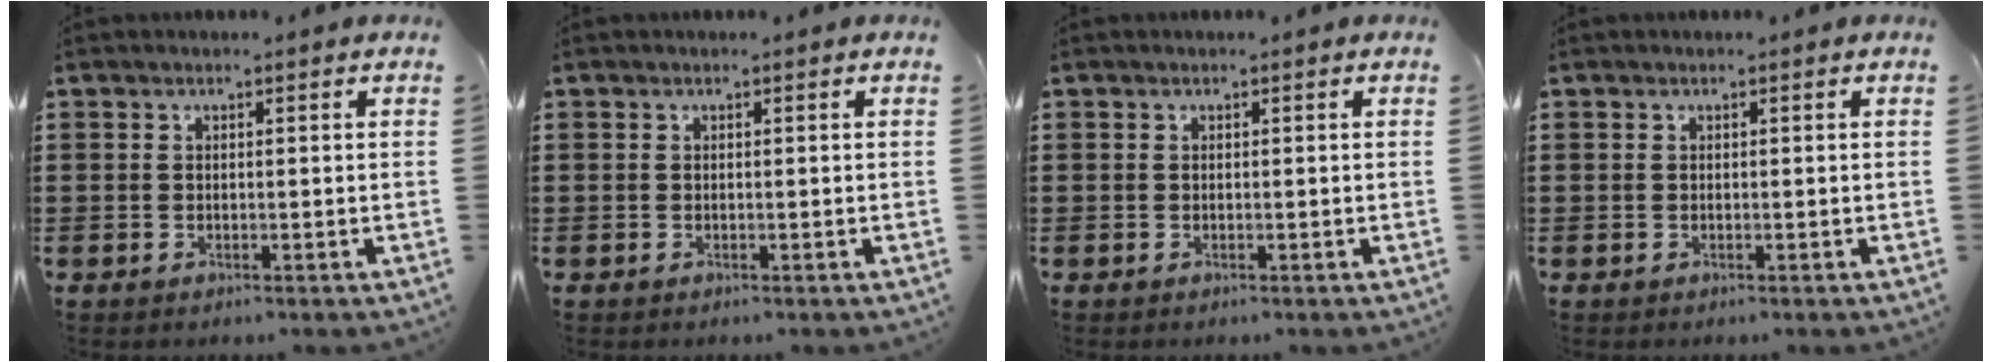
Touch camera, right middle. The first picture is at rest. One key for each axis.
{"total": 0.0}
{"total": 0.0}
{"total": 0.0}